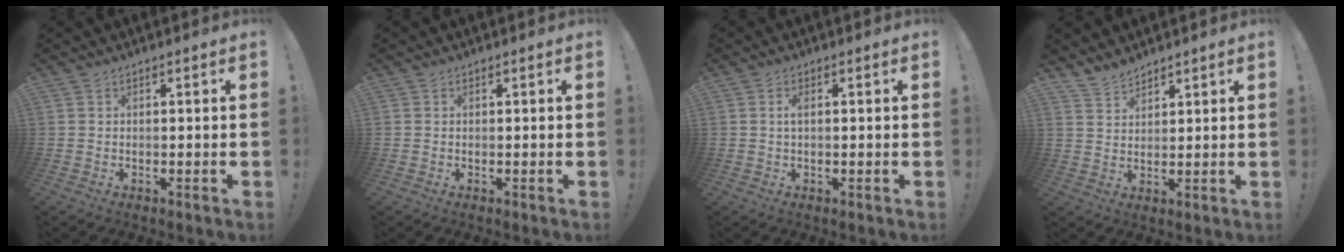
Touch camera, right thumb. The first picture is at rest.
{"total": 0.0}
{"total": 1.8, "force": [0.2, 0.7, 1.7], "torque": [-0.027, 0.001, 0.002]}
{"total": 4.6, "force": [4.3, 1.4, 0.9], "torque": [-0.027, -0.026, 0.083]}